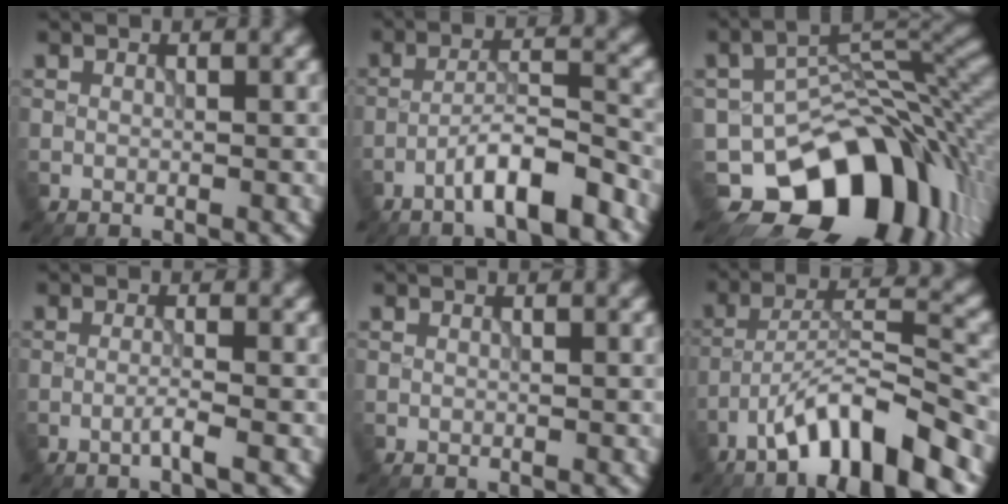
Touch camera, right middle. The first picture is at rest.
{"total": 5.5, "force": [-3.5, 0.9, 4.1], "torque": [-0.067, 0.013, -0.064]}
{"total": 13.6, "force": [-6.9, 8.7, 7.8], "torque": [-0.101, -0.010, -0.117]}
{"total": 1.6, "force": [-0.7, 0.1, 1.4], "torque": [-0.022, 0.005, -0.021]}
{"total": 0.0}
{"total": 9.5, "force": [-6.1, 2.0, 7.0], "torque": [-0.116, 0.014, -0.106]}